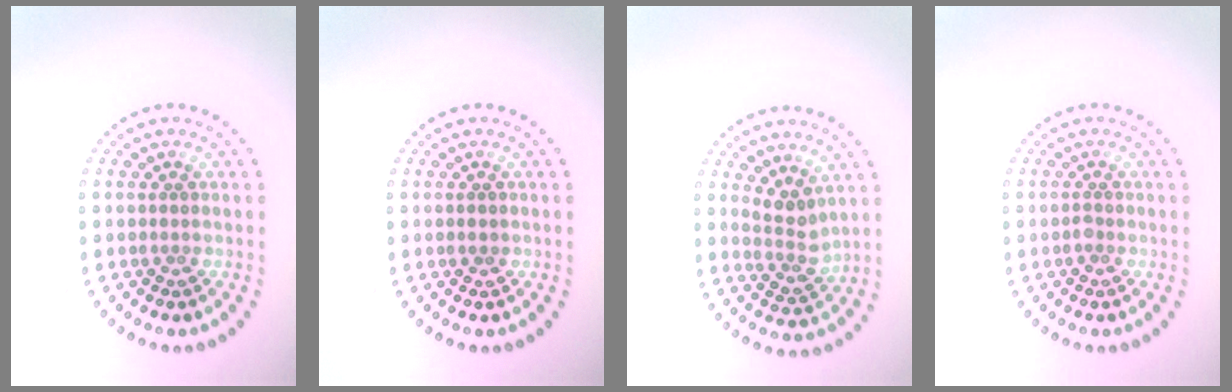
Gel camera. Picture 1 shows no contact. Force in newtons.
{"total": 0.7, "press": 0.7, "slide": 0.1}
{"total": 2.5, "press": 2.0, "slide": 1.5}
{"total": 0.7, "press": 0.5, "slide": 0.5}